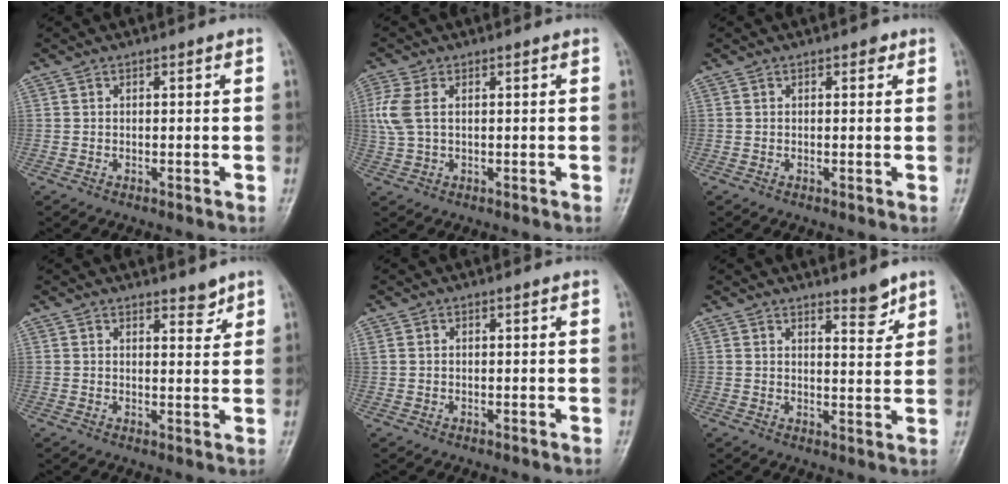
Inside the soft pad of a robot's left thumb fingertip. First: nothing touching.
{"total": 4.9, "force": [0.9, 3.0, 3.9], "torque": [-0.112, 0.011, 0.020]}
{"total": 1.1, "force": [0.5, 0.7, 0.6], "torque": [0.003, 0.000, 0.004]}
{"total": 2.8, "force": [2.3, 1.1, 1.1], "torque": [-0.001, -0.018, 0.035]}
{"total": 0.8, "force": [0.2, 0.6, 0.4], "torque": [-0.008, 0.006, 0.006]}
{"total": 3.9, "force": [3.2, 1.0, 2.1], "torque": [-0.018, -0.029, 0.047]}